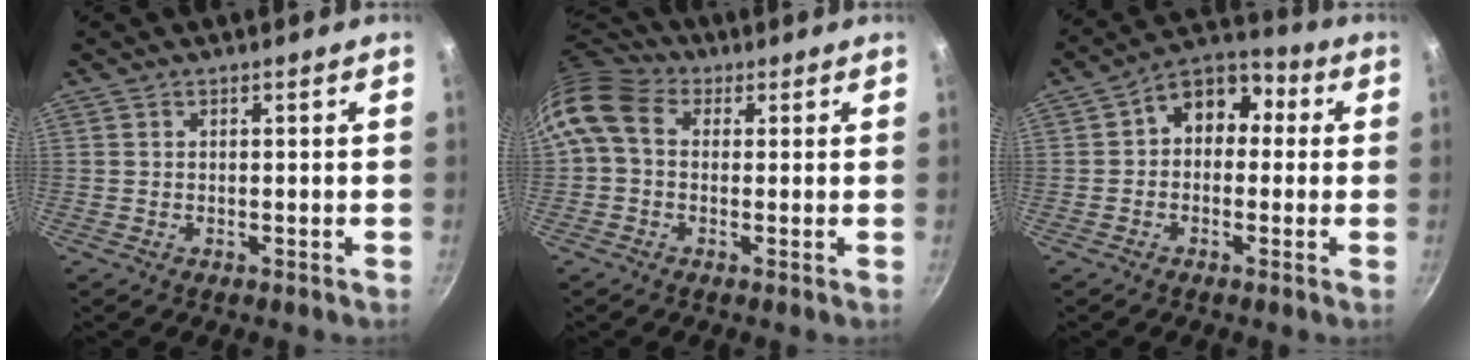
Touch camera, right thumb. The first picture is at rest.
{"total": 9.5, "force": [1.4, 7.3, 5.9], "torque": [-0.112, 0.020, 0.006]}
{"total": 10.1, "force": [1.2, 7.7, 6.5], "torque": [-0.053, 0.032, -0.007]}